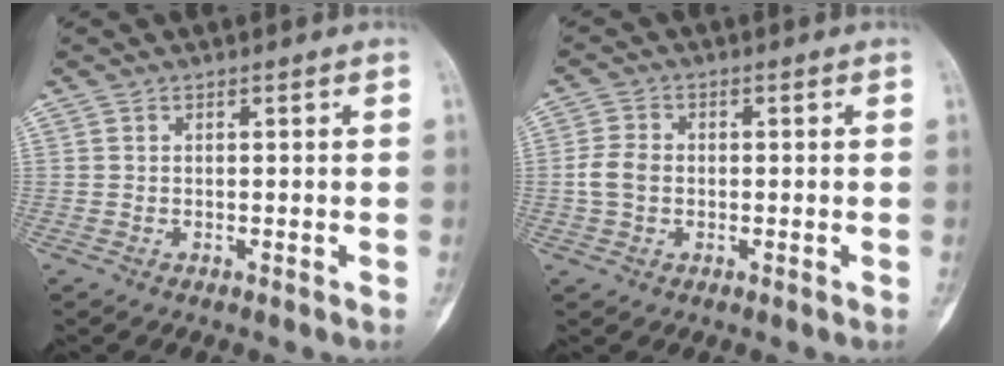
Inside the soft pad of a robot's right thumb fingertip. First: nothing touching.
{"total": 4.3, "force": [-0.4, 3.2, 2.8], "torque": [-0.060, 0.010, -0.012]}